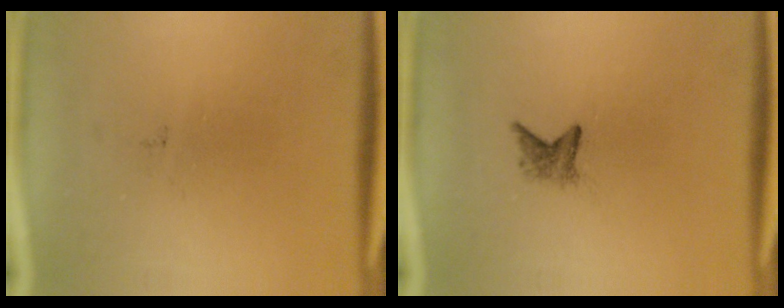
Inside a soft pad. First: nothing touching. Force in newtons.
{"total": 1.8}